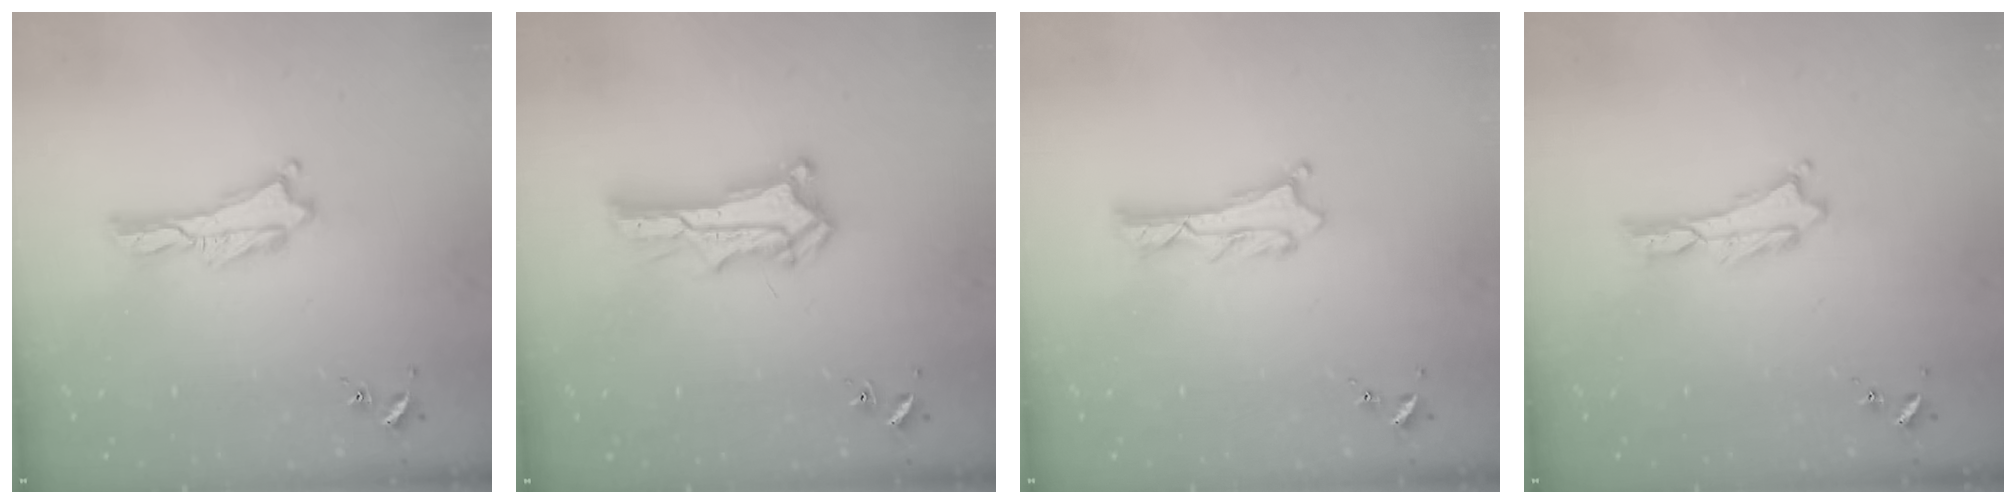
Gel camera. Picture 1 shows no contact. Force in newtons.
{"total": 6.6, "press": 6.6, "slide": 0.6}
{"total": 1.3, "press": 1.2, "slide": 0.1}
{"total": 0.0}